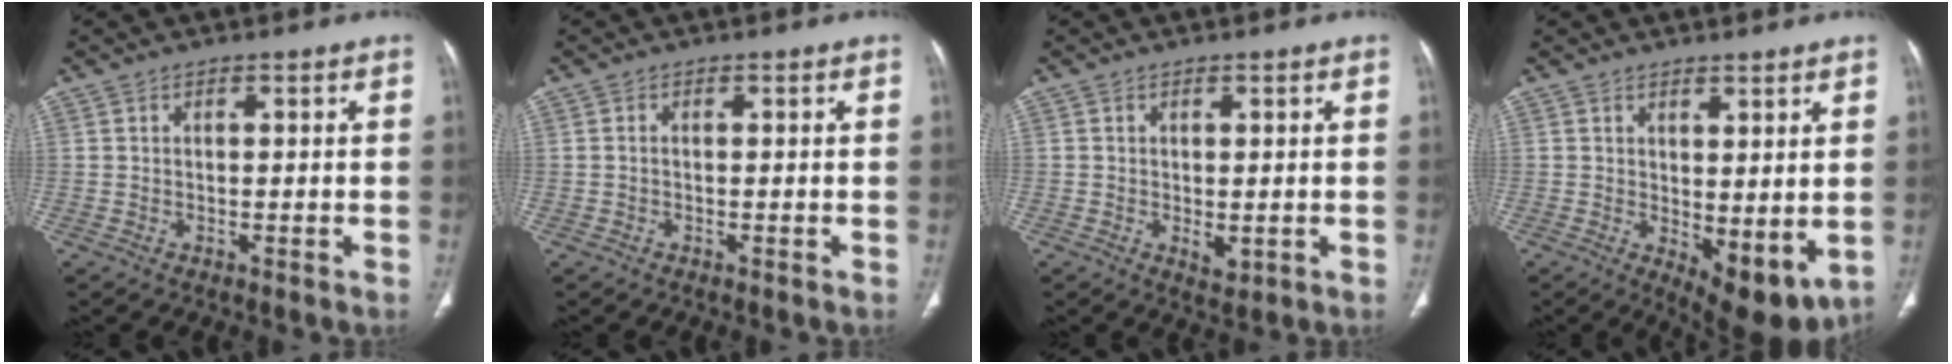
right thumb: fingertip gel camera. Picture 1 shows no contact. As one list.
[{"total": 0.5, "force": [-0.1, 0.3, 0.4], "torque": [-0.008, 0.001, -0.005]}, {"total": 2.4, "force": [-0.4, 1.4, 1.9], "torque": [-0.024, -0.006, 0.000]}, {"total": 8.4, "force": [0.0, 3.7, 7.6], "torque": [-0.094, -0.022, 0.017]}]